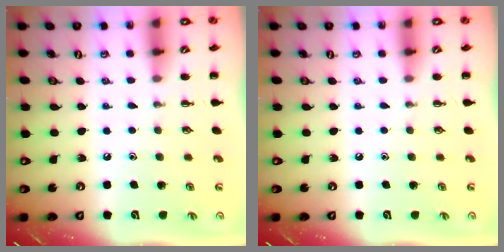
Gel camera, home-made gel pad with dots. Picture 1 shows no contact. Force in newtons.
{"total": 0.0}